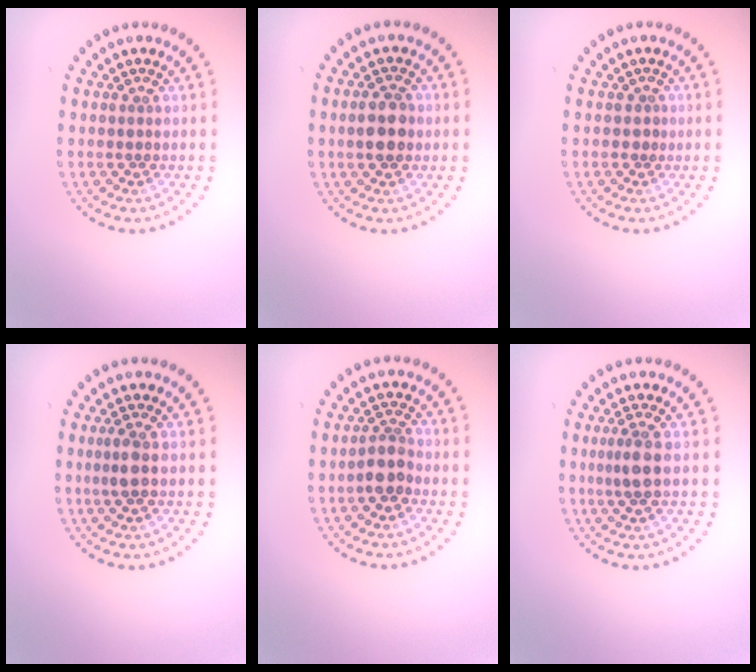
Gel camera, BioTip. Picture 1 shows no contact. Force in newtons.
{"total": 2.9, "press": 2.9, "slide": 0.1}
{"total": 0.5, "press": 0.3, "slide": 0.4}
{"total": 1.4, "press": 1.3, "slide": 0.6}
{"total": 2.3, "press": 2.0, "slide": 1.0}
{"total": 2.1, "press": 1.7, "slide": 1.2}